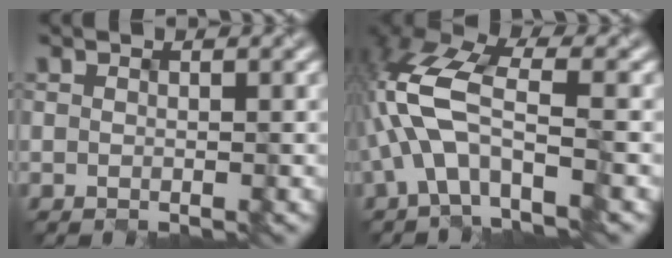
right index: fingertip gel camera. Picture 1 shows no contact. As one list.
[{"total": 9.0, "force": [-2.3, 4.2, 7.7], "torque": [-0.175, 0.016, -0.050]}]